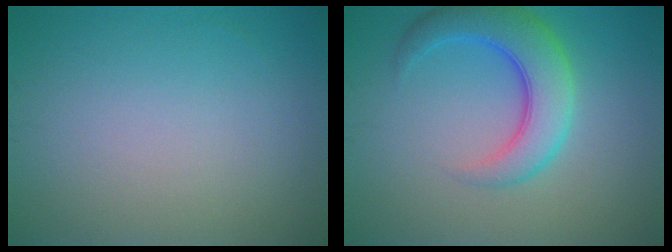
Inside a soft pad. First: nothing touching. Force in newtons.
{"total": 5.9, "press": 5.9, "slide": 0.2}